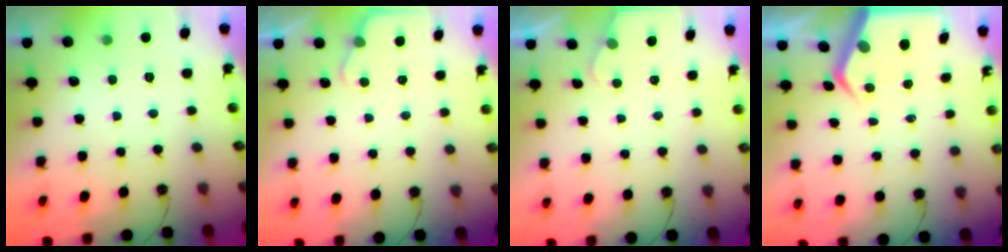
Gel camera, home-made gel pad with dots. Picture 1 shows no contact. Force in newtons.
{"total": 3.2, "press": 3.2, "slide": 0.5}
{"total": 1.7, "press": 1.6, "slide": 0.2}
{"total": 6.9, "press": 6.9, "slide": 0.8}